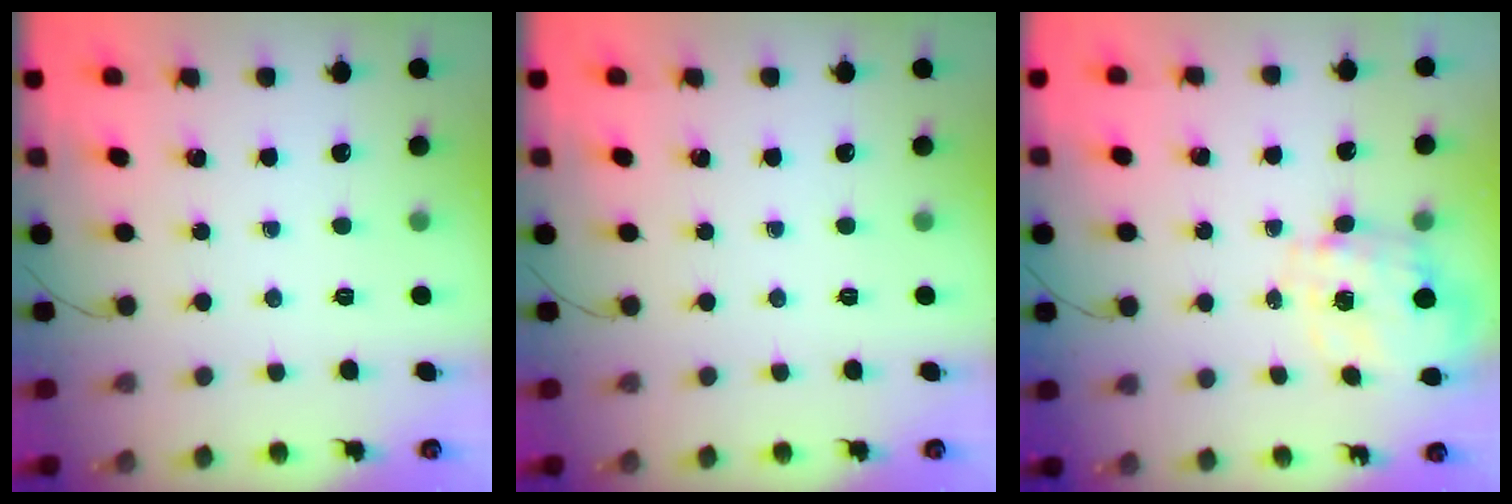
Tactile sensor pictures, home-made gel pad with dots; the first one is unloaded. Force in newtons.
{"total": 0.0}
{"total": 2.7, "press": 2.5, "slide": 1.1}